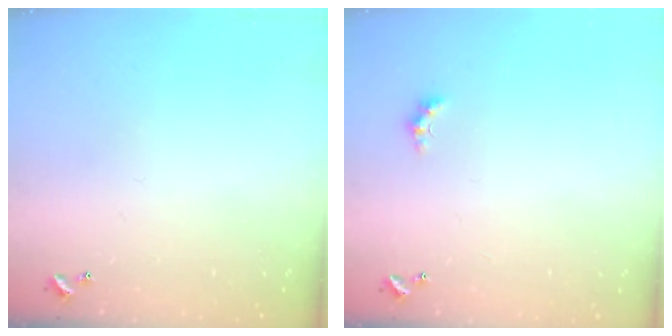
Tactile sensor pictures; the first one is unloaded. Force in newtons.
{"total": 1.6, "press": 1.5, "slide": 0.5}